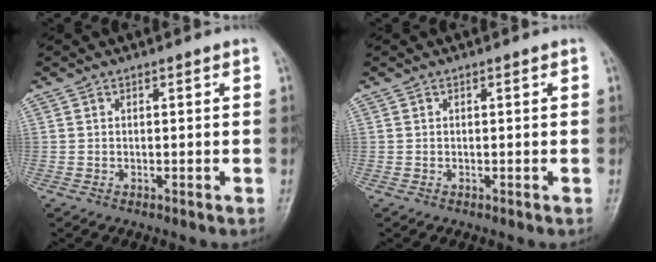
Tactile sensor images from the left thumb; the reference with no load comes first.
{"total": 0.0}